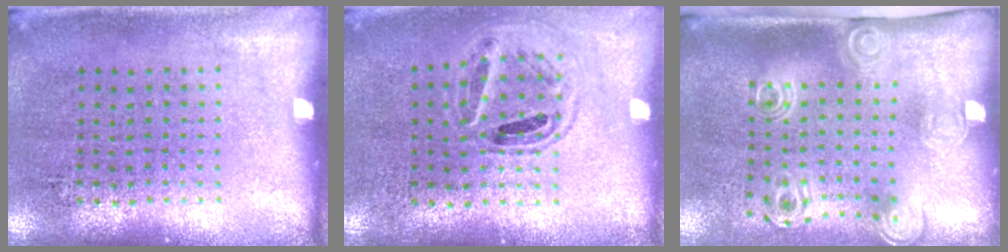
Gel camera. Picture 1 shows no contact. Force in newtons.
{"total": 0.9, "press": 0.9, "slide": 0.2}
{"total": 2.1, "press": 1.4, "slide": 1.6}